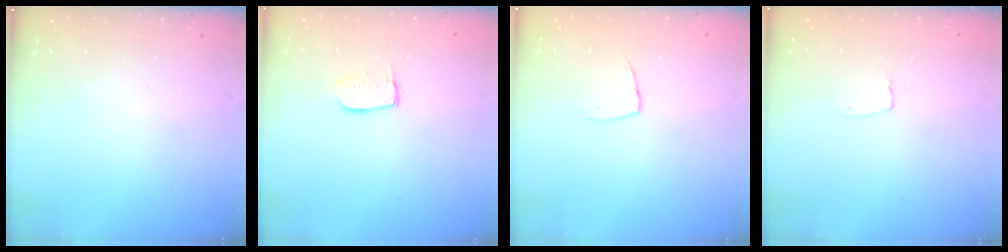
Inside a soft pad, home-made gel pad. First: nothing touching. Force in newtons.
{"total": 6.2, "press": 6.2, "slide": 0.4}
{"total": 5.2, "press": 5.2, "slide": 0.4}
{"total": 3.5, "press": 3.5, "slide": 0.2}